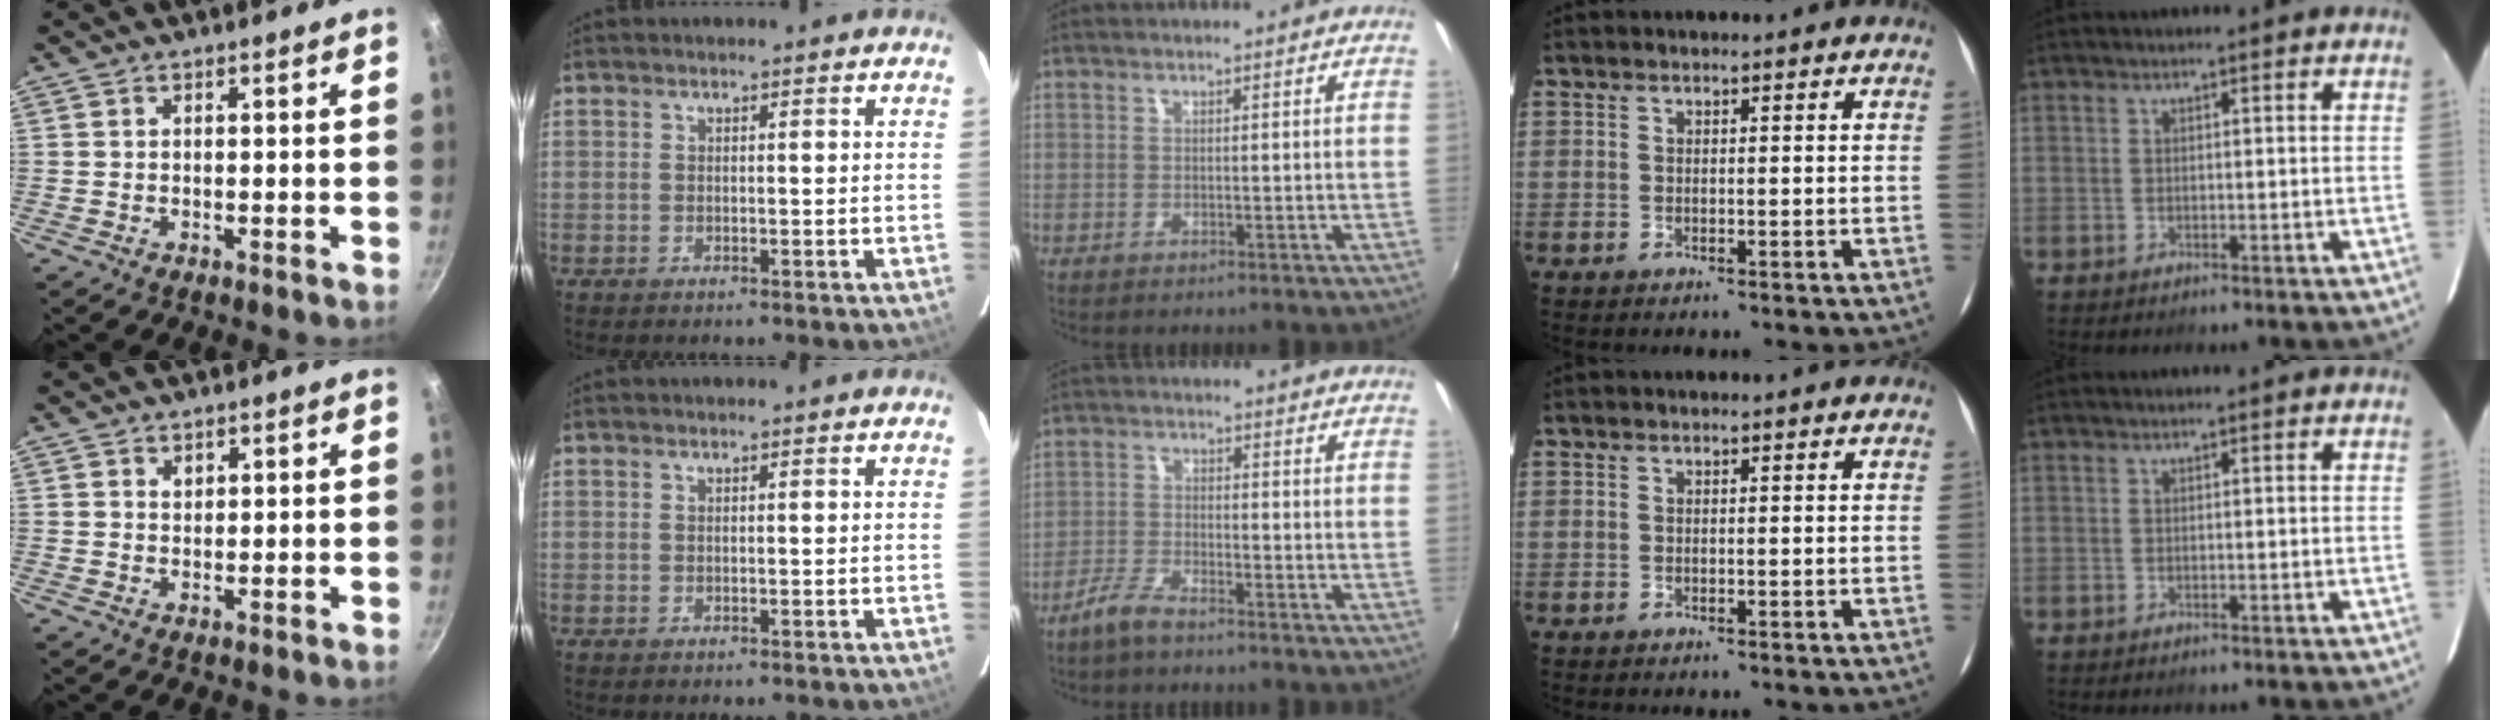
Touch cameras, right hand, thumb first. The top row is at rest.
{"thumb": {"total": 1.2, "force": [0.7, 0.9, 0.4], "torque": [-0.001, -0.003, 0.011]}, "middle": {"total": 4.4, "force": [-3.6, 0.8, 2.3], "torque": [-0.063, -0.001, -0.075]}}